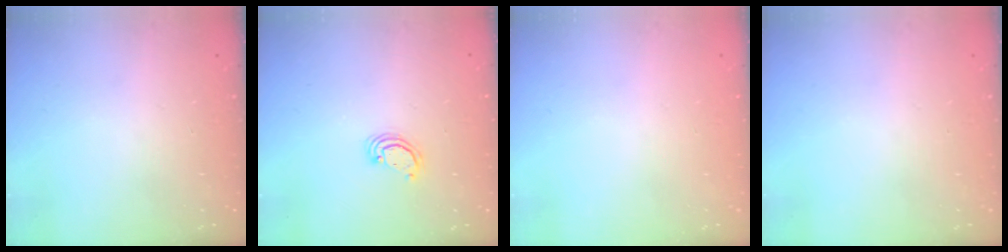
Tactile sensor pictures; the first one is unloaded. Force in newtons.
{"total": 2.3, "press": 2.3, "slide": 0.3}
{"total": 0.0}
{"total": 0.0}